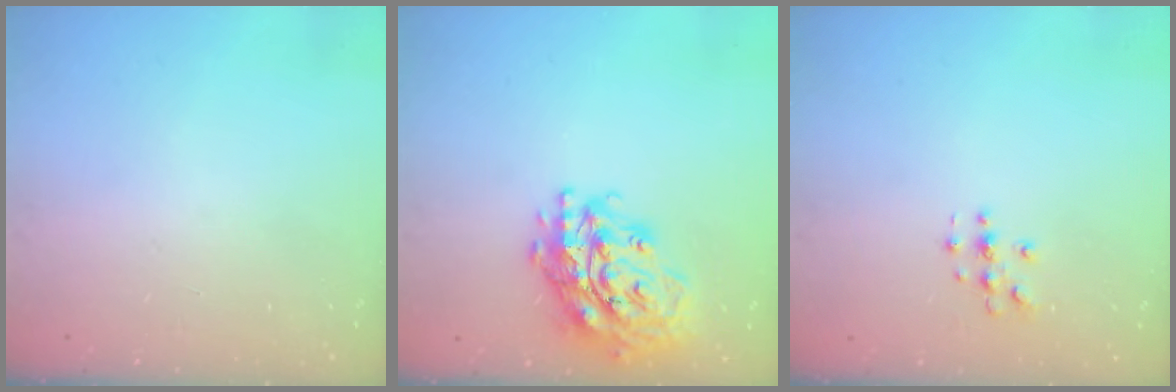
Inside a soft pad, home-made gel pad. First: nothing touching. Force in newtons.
{"total": 21.0, "press": 20.9, "slide": 2.7}
{"total": 2.8, "press": 2.8, "slide": 0.2}